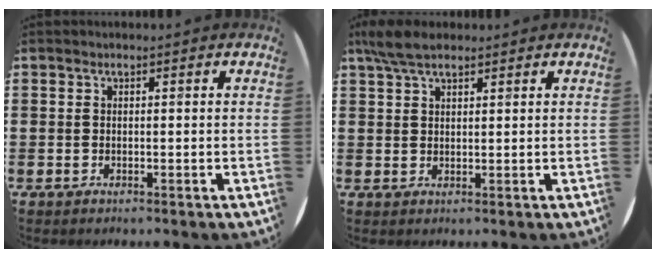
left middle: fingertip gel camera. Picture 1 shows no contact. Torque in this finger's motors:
{"motor_torque": [0.94, -0.82, 0.12, 0.03]}